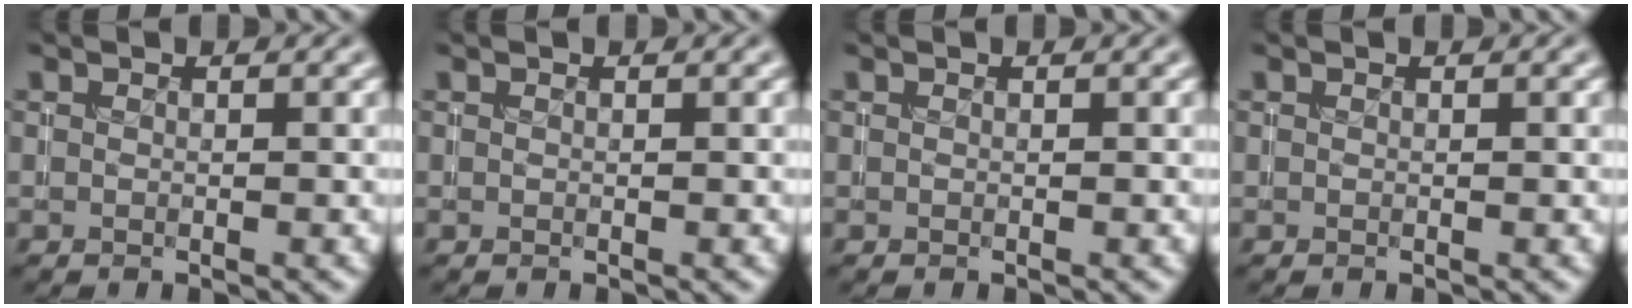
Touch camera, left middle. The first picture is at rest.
{"total": 0.0}
{"total": 0.0}
{"total": 0.0}